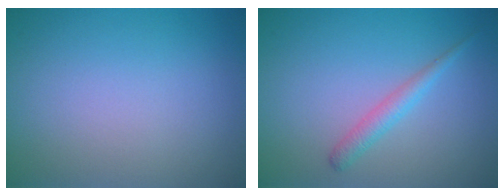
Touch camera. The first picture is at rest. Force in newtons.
{"total": 1.8, "press": 1.8, "slide": 0.1}